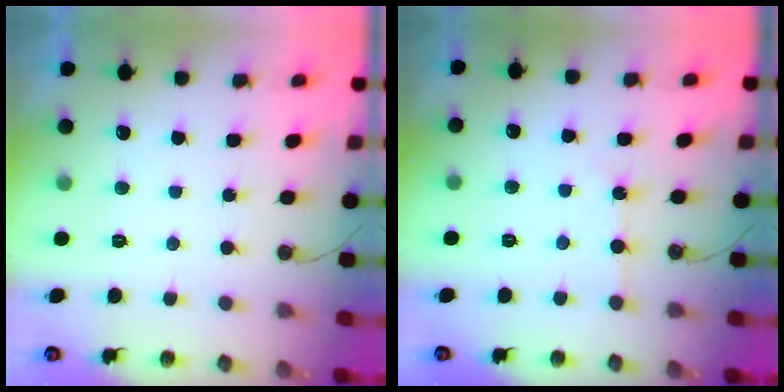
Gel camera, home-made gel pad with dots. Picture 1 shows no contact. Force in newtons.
{"total": 2.7, "press": 2.7, "slide": 0.4}